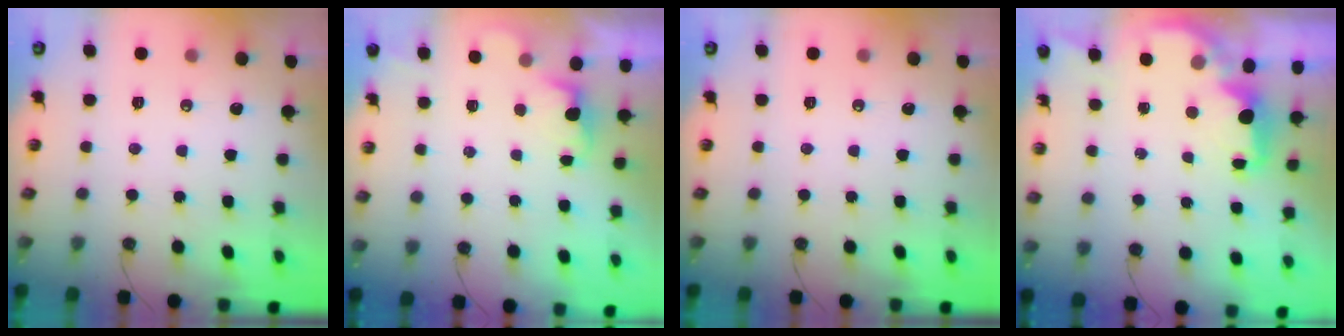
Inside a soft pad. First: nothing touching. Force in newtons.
{"total": 0.7, "press": 0.2, "slide": 0.7}
{"total": 0.0}
{"total": 2.3, "press": 2.2, "slide": 0.7}